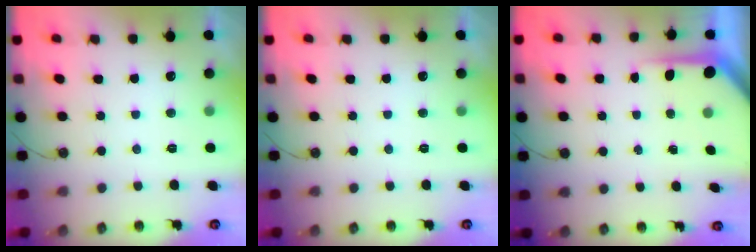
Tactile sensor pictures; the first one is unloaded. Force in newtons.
{"total": 0.0}
{"total": 4.9, "press": 4.9, "slide": 0.2}